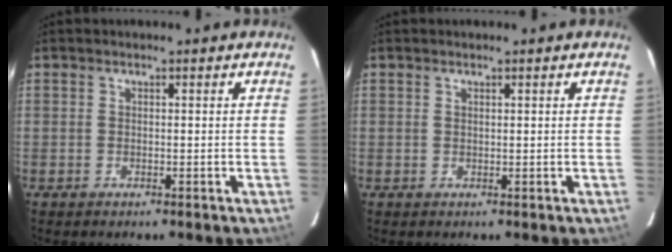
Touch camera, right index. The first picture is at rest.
{"total": 0.0}